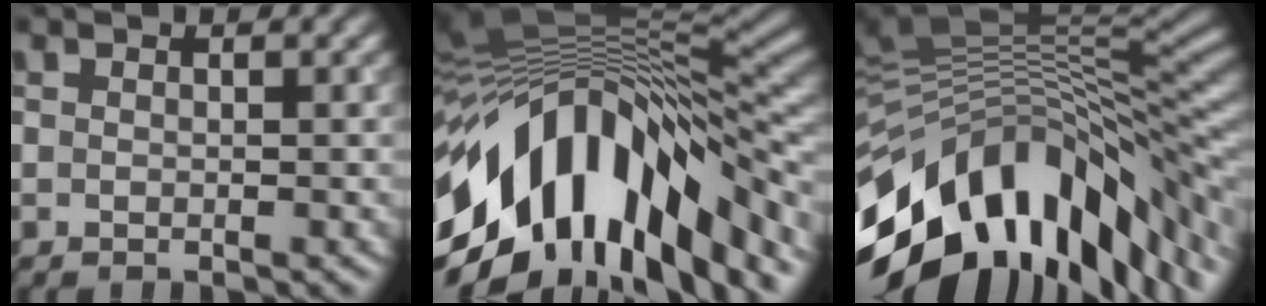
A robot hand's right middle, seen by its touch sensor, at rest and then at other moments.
{"total": 14.7, "force": [-6.8, 7.6, 10.7], "torque": [-0.191, 0.007, -0.115]}
{"total": 15.5, "force": [-5.4, 7.5, 12.4], "torque": [-0.203, 0.006, -0.096]}